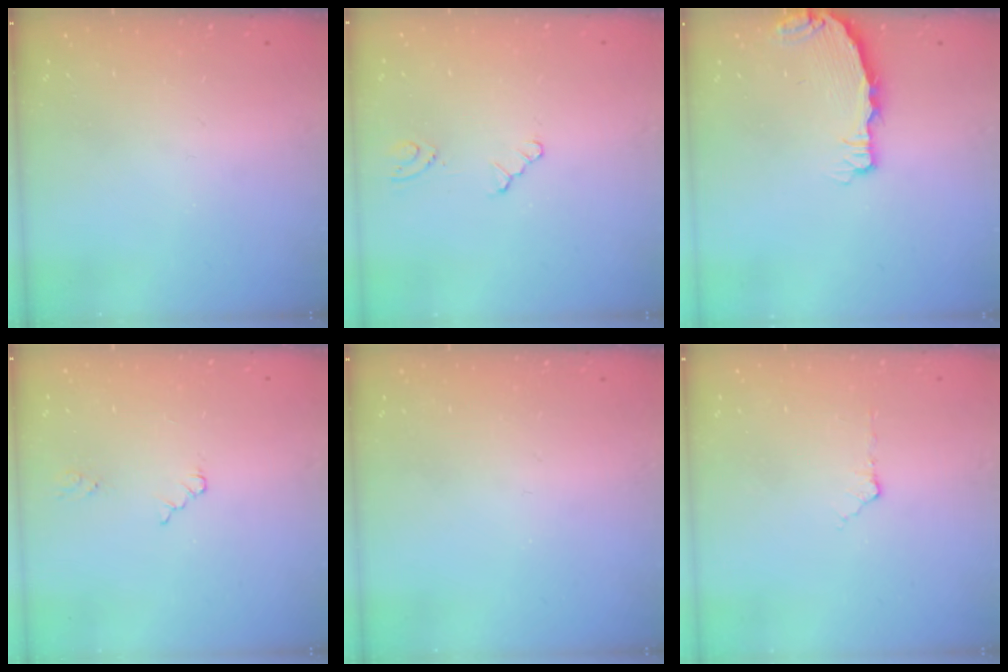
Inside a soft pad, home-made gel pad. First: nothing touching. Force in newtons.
{"total": 2.1, "press": 2.1, "slide": 0.3}
{"total": 5.0, "press": 5.0, "slide": 0.2}
{"total": 3.3, "press": 3.2, "slide": 0.5}
{"total": 0.0}
{"total": 3.3, "press": 3.1, "slide": 1.1}